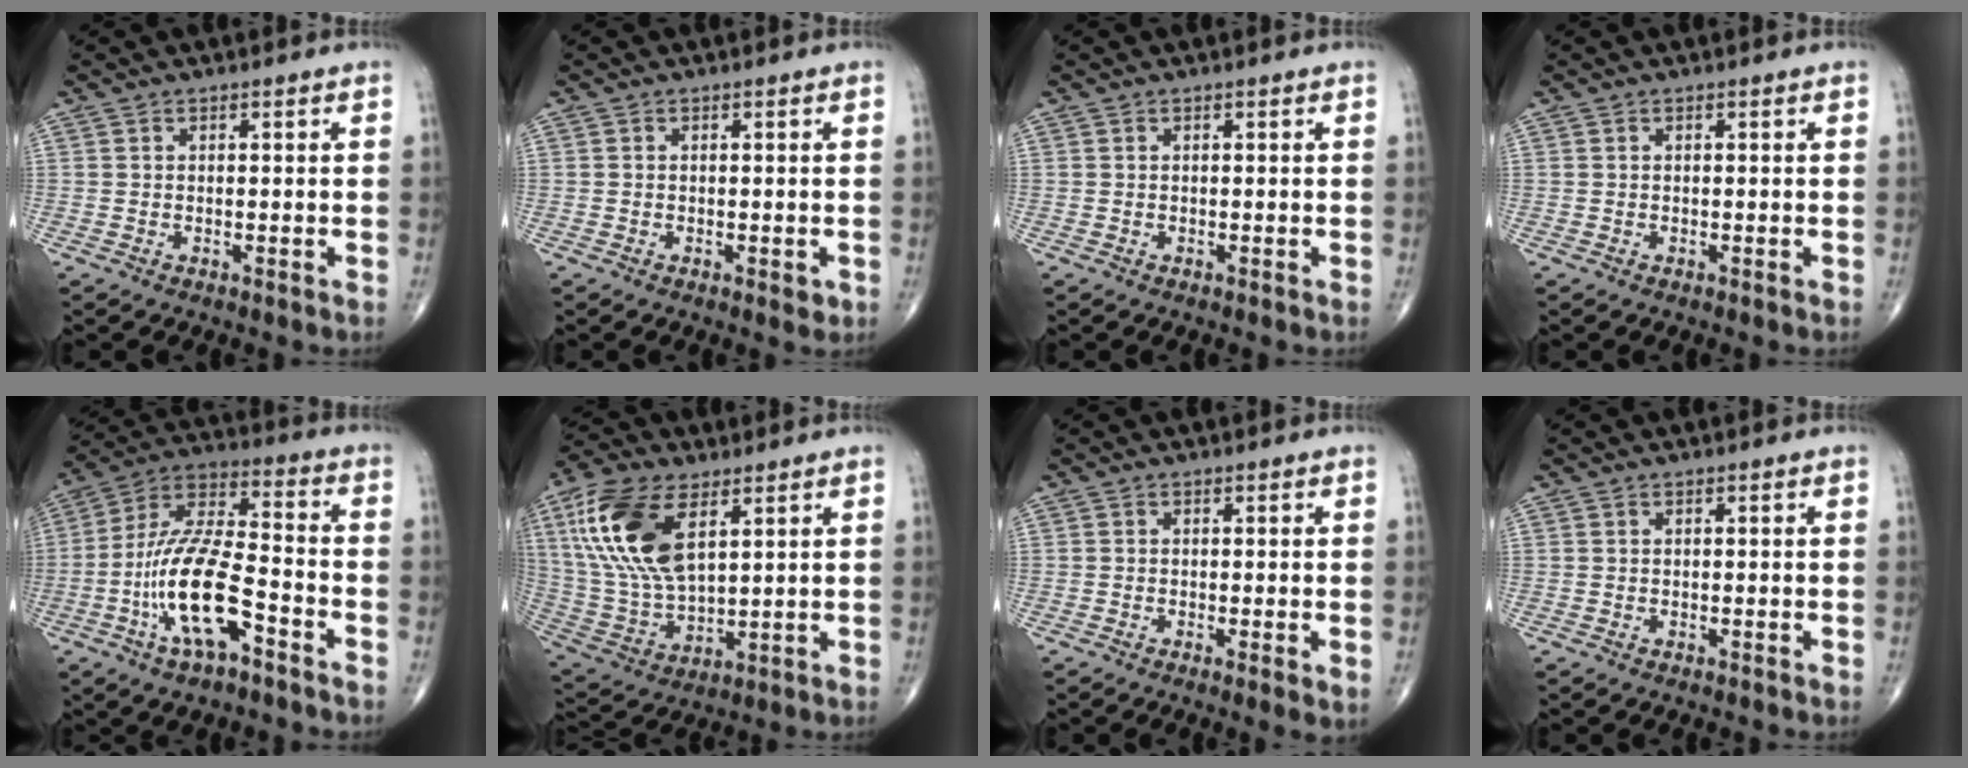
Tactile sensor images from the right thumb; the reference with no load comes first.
{"total": 1.5, "force": [-0.4, 0.8, 1.2], "torque": [-0.011, -0.001, -0.006]}
{"total": 0.0}
{"total": 0.0}
{"total": 16.8, "force": [-6.5, 6.0, 14.3], "torque": [-0.283, 0.046, -0.118]}
{"total": 18.4, "force": [7.3, 9.2, 14.1], "torque": [-0.288, -0.018, 0.145]}
{"total": 2.4, "force": [-0.5, 0.5, 2.3], "torque": [-0.044, -0.010, -0.011]}
{"total": 0.0}